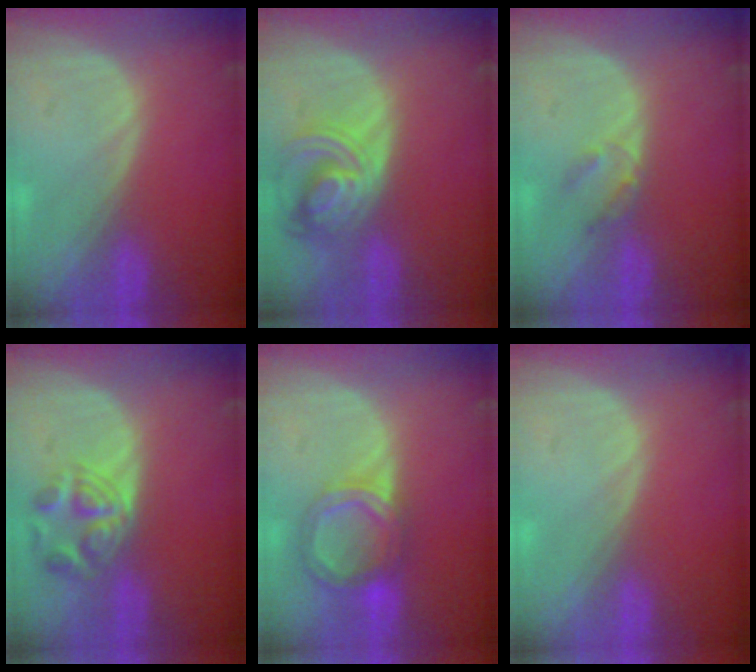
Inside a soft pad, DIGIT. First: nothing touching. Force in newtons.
{"total": 7.8, "press": 6.8, "slide": 3.7}
{"total": 2.3, "press": 2.0, "slide": 1.1}
{"total": 5.4, "press": 5.2, "slide": 1.5}
{"total": 6.5, "press": 5.7, "slide": 3.1}
{"total": 0.0}